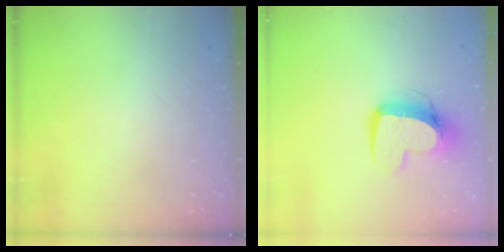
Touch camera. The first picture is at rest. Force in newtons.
{"total": 12.4, "press": 12.3, "slide": 1.5}